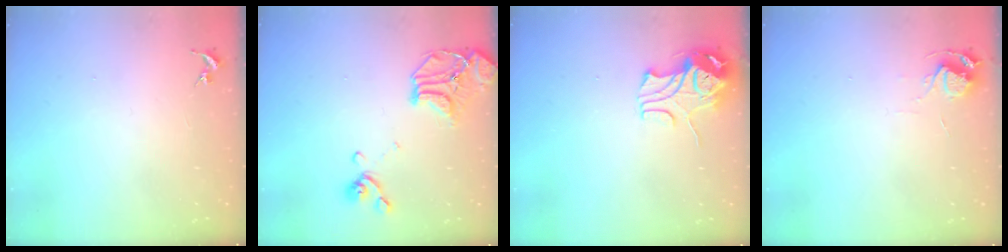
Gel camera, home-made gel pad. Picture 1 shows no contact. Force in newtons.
{"total": 16.9, "press": 16.8, "slide": 2.2}
{"total": 10.6, "press": 10.5, "slide": 1.6}
{"total": 5.8, "press": 5.8, "slide": 0.6}